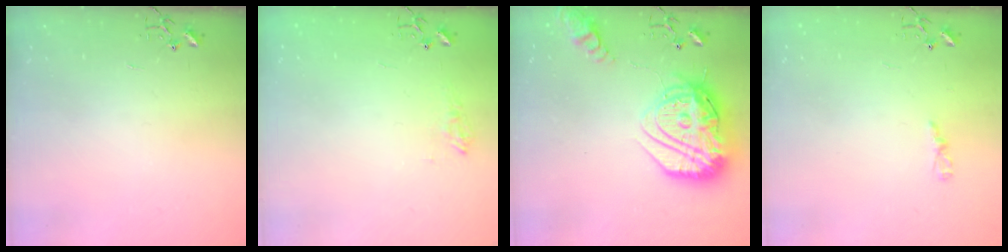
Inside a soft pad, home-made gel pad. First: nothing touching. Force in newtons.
{"total": 7.3, "press": 7.3, "slide": 0.3}
{"total": 27.0, "press": 26.8, "slide": 2.8}
{"total": 2.9, "press": 2.9, "slide": 0.4}